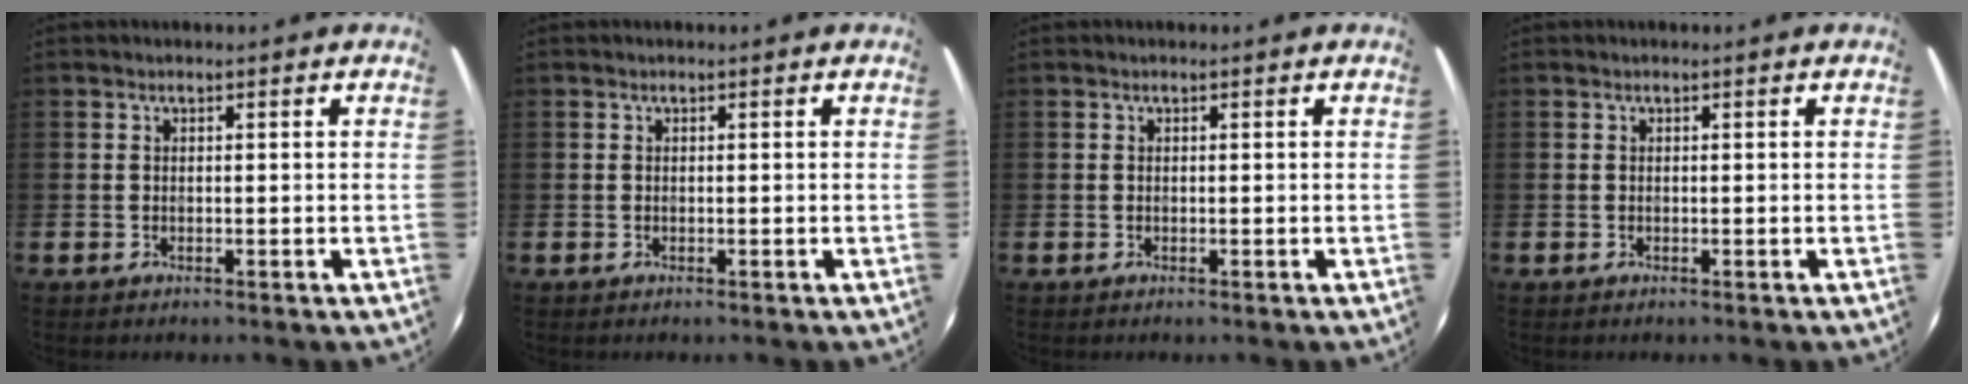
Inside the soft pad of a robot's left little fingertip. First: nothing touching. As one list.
[{"total": 0.0}, {"total": 0.0}, {"total": 0.0}]